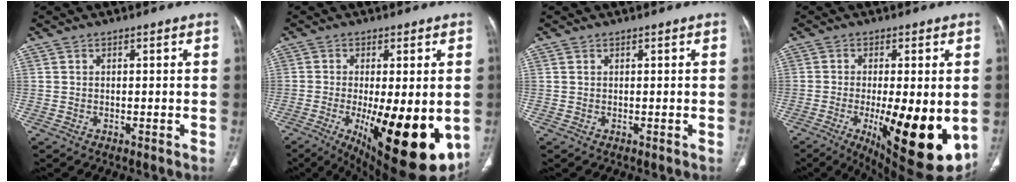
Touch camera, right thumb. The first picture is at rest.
{"total": 21.6, "force": [-5.3, 7.4, 19.5], "torque": [-0.239, -0.034, -0.052]}
{"total": 0.0}
{"total": 19.7, "force": [-4.4, 6.3, 18.2], "torque": [-0.226, -0.030, -0.040]}